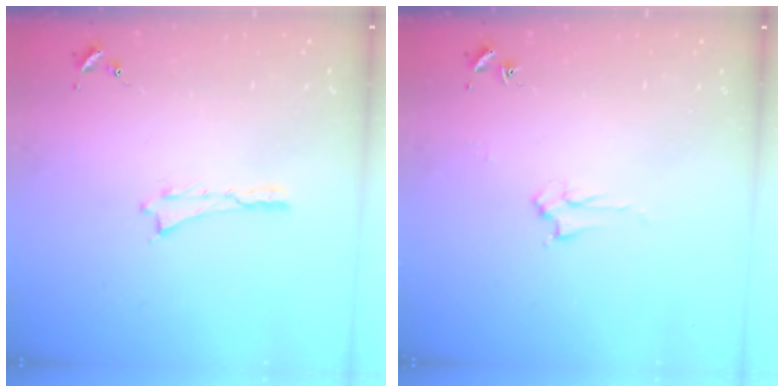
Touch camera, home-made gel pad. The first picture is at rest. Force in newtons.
{"total": 2.8, "press": 2.8, "slide": 0.4}